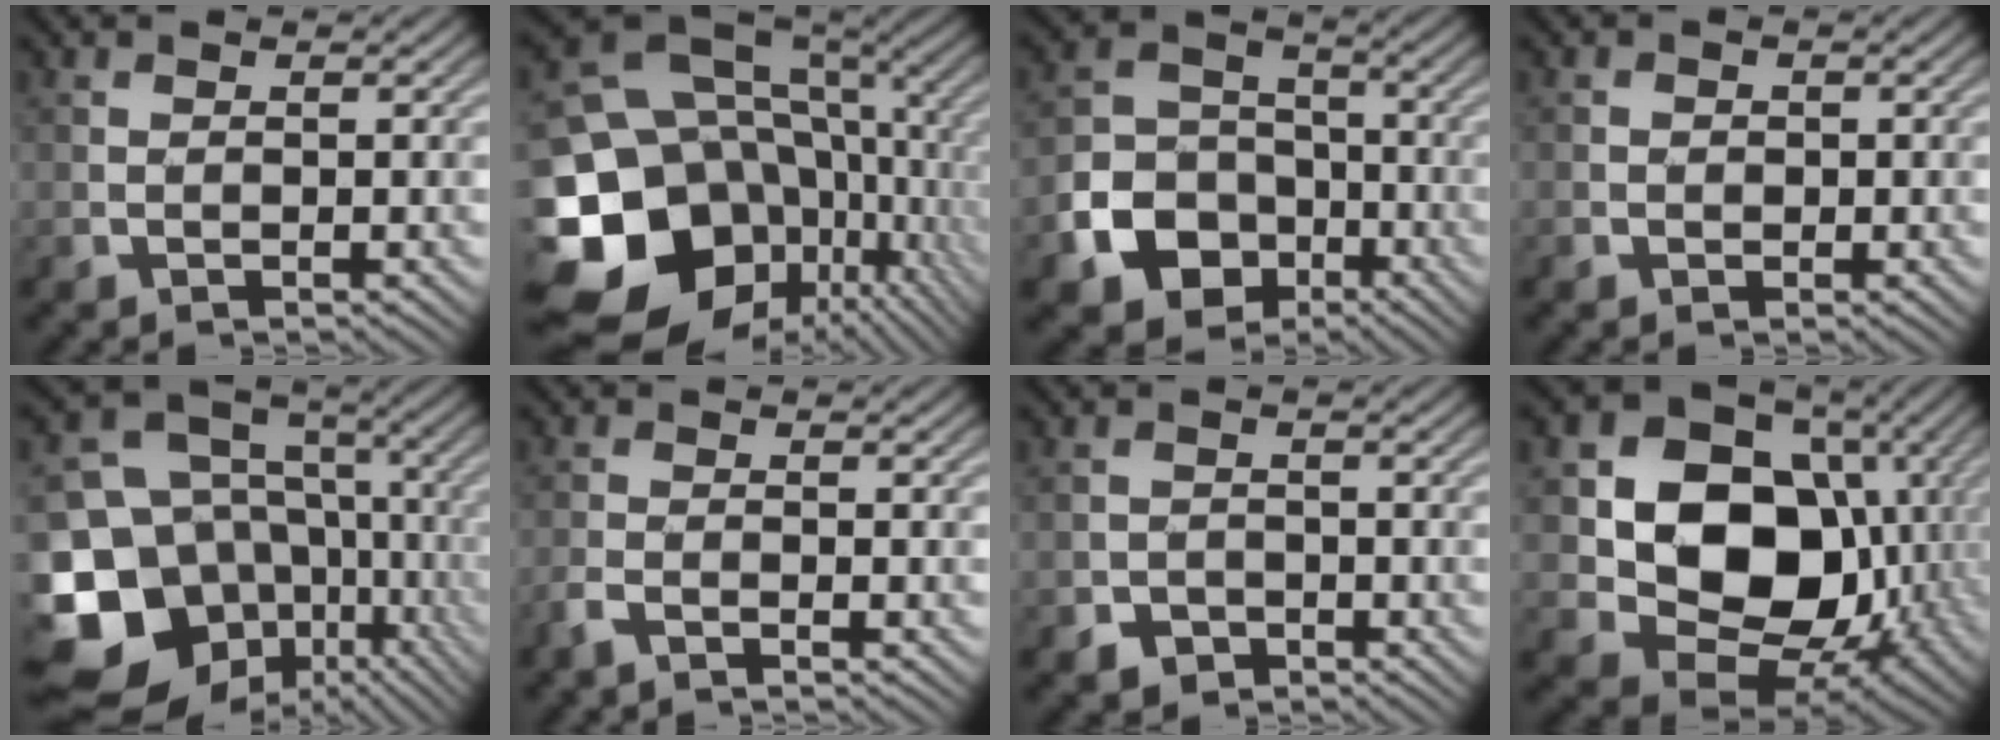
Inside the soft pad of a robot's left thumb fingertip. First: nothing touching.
{"total": 19.6, "force": [-4.4, 15.2, 11.5], "torque": [-0.241, -0.017, -0.037]}
{"total": 10.9, "force": [-5.1, 8.4, 4.6], "torque": [-0.121, -0.039, -0.109]}
{"total": 1.0, "force": [-0.1, 0.9, 0.2], "torque": [-0.001, -0.006, -0.005]}
{"total": 20.0, "force": [-7.1, 16.3, 9.2], "torque": [-0.240, -0.033, -0.097]}
{"total": 2.2, "force": [-1.7, 0.4, 1.3], "torque": [-0.033, -0.005, -0.042]}
{"total": 2.4, "force": [-1.6, 1.7, 0.6], "torque": [-0.008, -0.004, -0.033]}
{"total": 15.7, "force": [0.7, 12.3, 9.6], "torque": [-0.170, -0.018, 0.015]}